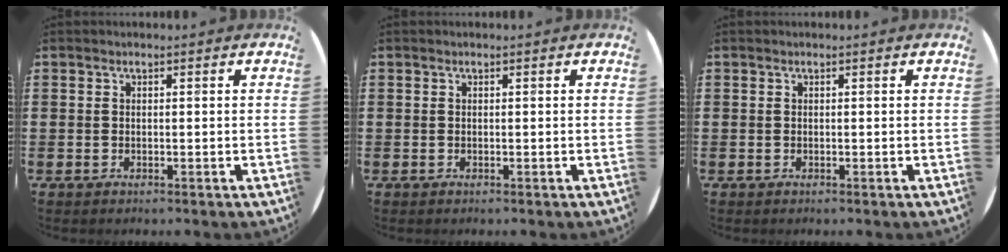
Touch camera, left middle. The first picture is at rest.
{"total": 0.0}
{"total": 0.0}